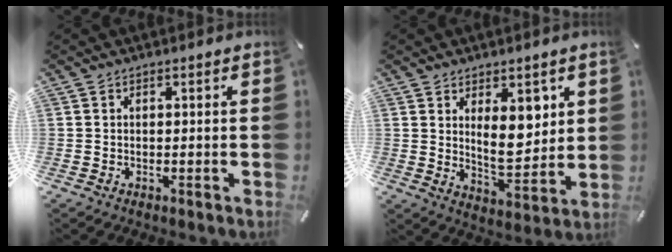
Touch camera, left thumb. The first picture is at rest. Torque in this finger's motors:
{"motor_torque": [1.72, 1.85, 1.10, -0.98, 0.25]}